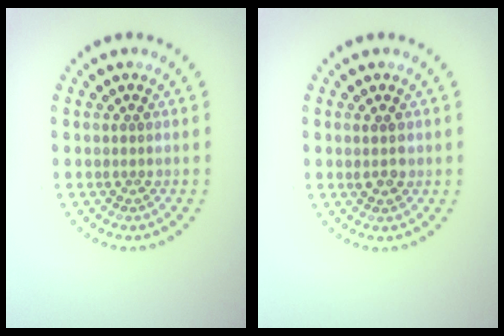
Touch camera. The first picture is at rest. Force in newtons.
{"total": 1.5, "press": 1.4, "slide": 0.3}